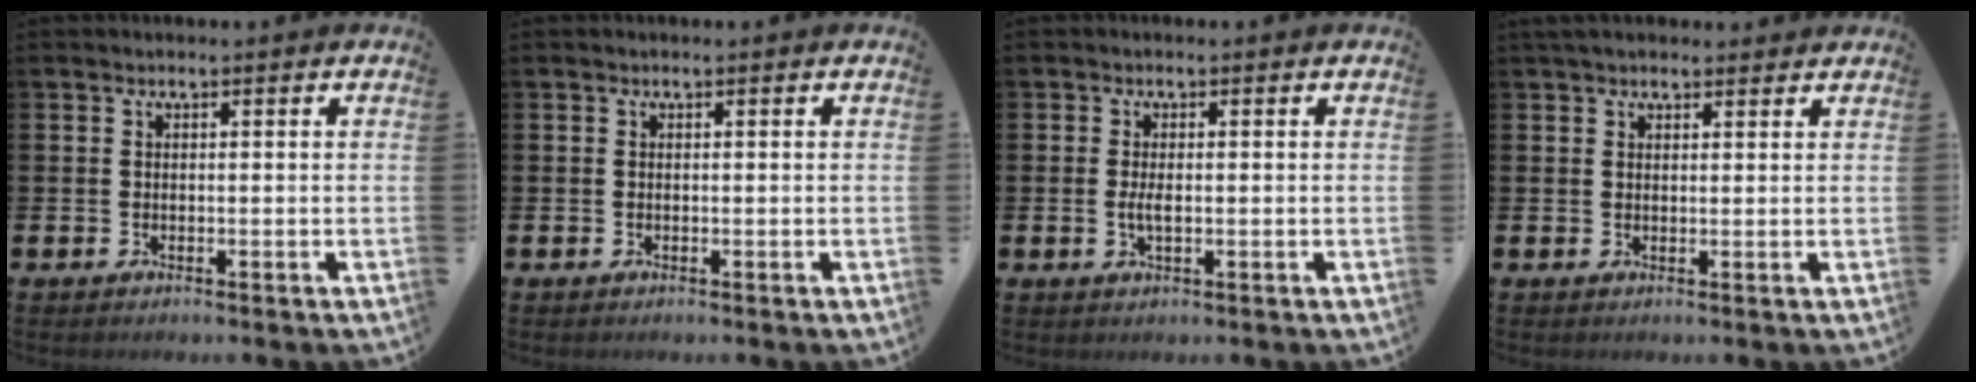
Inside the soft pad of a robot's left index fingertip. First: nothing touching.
{"total": 0.0}
{"total": 1.9, "force": [-0.1, 0.7, 1.8], "torque": [-0.028, -0.001, -0.004]}
{"total": 2.4, "force": [2.2, 0.9, 0.6], "torque": [-0.002, -0.003, 0.038]}